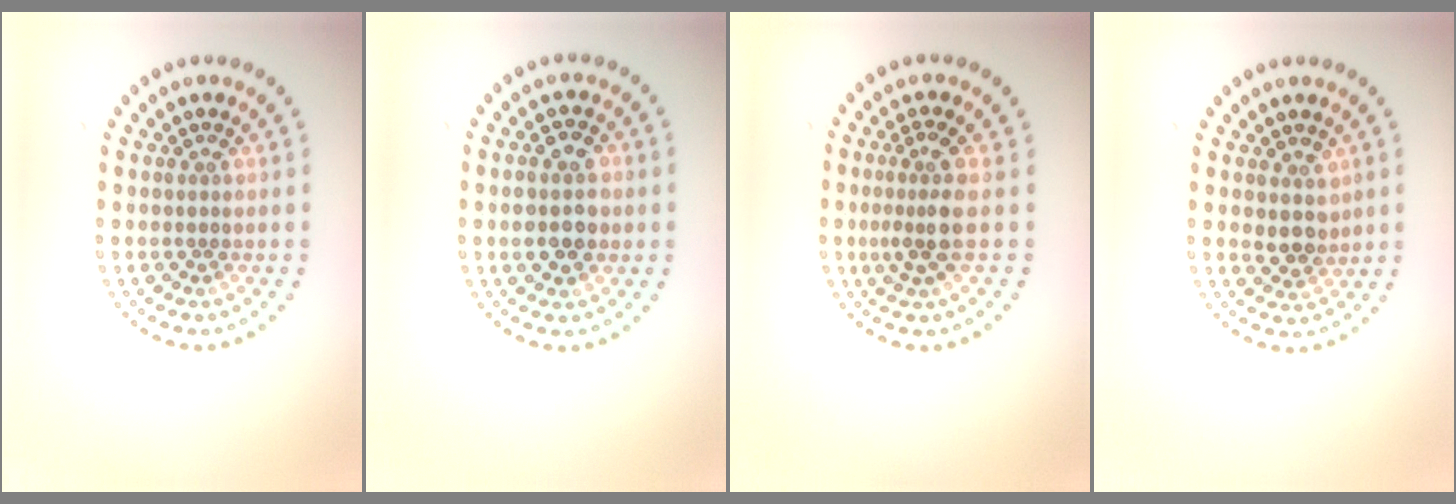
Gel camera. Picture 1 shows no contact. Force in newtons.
{"total": 3.8, "press": 3.8, "slide": 0.2}
{"total": 2.8, "press": 2.1, "slide": 1.8}
{"total": 2.2, "press": 1.9, "slide": 1.1}